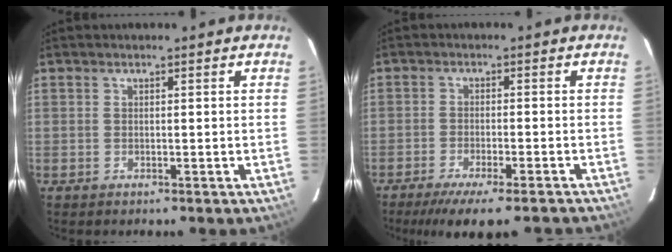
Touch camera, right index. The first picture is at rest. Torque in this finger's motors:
{"motor_torque": [1.11, -1.02, 0.59, 0.12]}